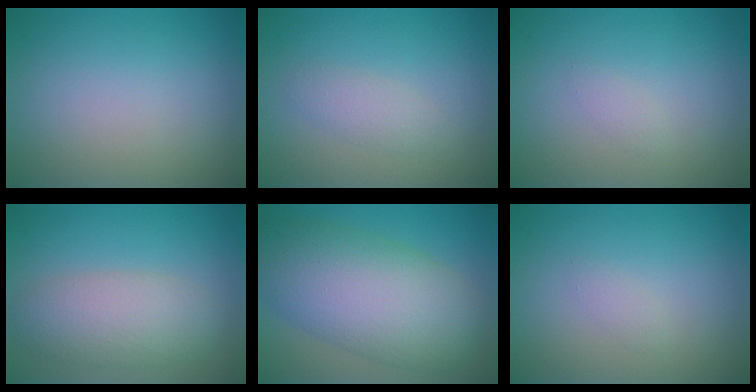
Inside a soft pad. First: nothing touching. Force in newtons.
{"total": 1.6, "press": 1.6, "slide": 0.0}
{"total": 0.7, "press": 0.7, "slide": 0.0}
{"total": 4.7, "press": 4.7, "slide": 0.1}
{"total": 10.2, "press": 10.2, "slide": 0.3}
{"total": 0.7, "press": 0.7, "slide": 0.0}